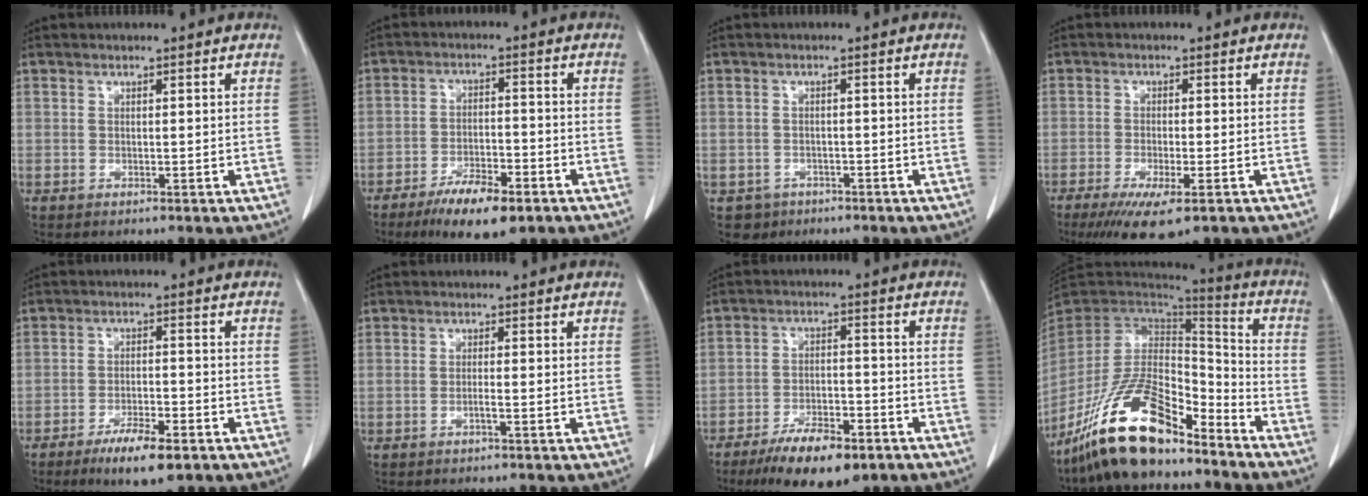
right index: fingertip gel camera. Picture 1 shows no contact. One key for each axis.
{"total": 8.8, "fx": -5.8, "fy": 2.4, "fz": 6.1, "tx": -0.105, "ty": -0.009, "tz": -0.093}
{"total": 3.1, "fx": -1.6, "fy": 2.6, "fz": -0.2, "tx": 0.003, "ty": 0.011, "tz": -0.024}
{"total": 7.6, "fx": -4.6, "fy": 1.4, "fz": 5.8, "tx": -0.097, "ty": -0.020, "tz": -0.071}
{"total": 7.2, "fx": -4.6, "fy": 1.4, "fz": 5.3, "tx": -0.095, "ty": -0.010, "tz": -0.072}
{"total": 1.1, "fx": -0.5, "fy": -0.2, "fz": 0.9, "tx": -0.016, "ty": 0.001, "tz": -0.010}
{"total": 10.4, "fx": -7.1, "fy": 3.5, "fz": 6.8, "tx": -0.111, "ty": -0.008, "tz": -0.116}
{"total": 17.4, "fx": -12.8, "fy": 5.6, "fz": 10.3, "tx": -0.192, "ty": 0.014, "tz": -0.233}